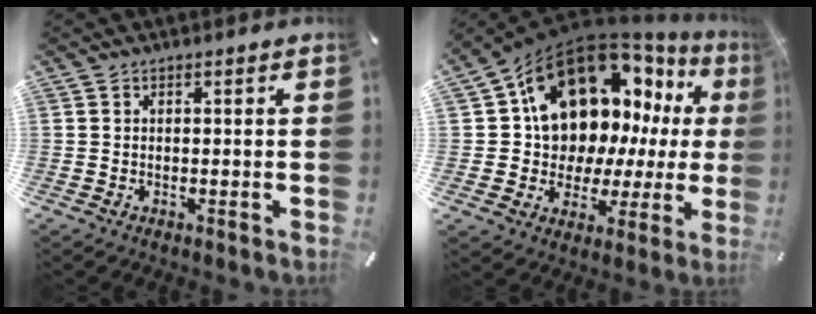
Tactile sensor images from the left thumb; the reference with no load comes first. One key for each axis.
{"total": 17.2, "fx": 10.0, "fy": 11.4, "fz": 8.2, "tx": -0.134, "ty": -0.089, "tz": 0.187}